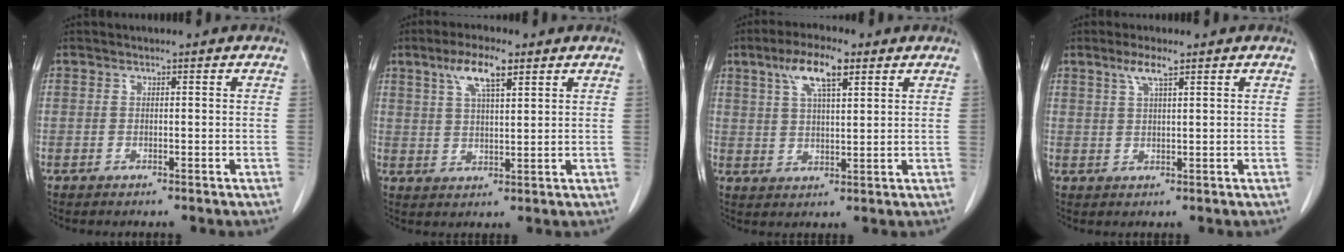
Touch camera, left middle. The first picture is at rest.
{"total": 6.8, "force": [4.0, 1.5, 5.4], "torque": [-0.107, 0.010, 0.072]}
{"total": 7.9, "force": [4.3, 1.9, 6.3], "torque": [-0.125, 0.014, 0.079]}
{"total": 3.2, "force": [2.0, 0.2, 2.4], "torque": [-0.053, 0.003, 0.040]}